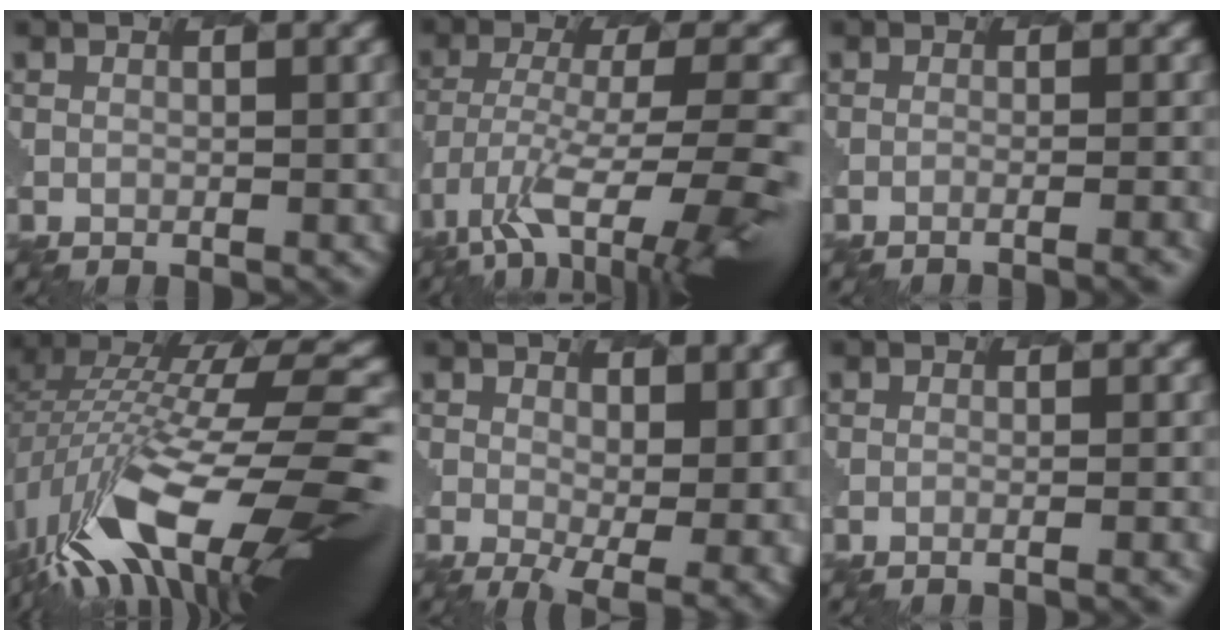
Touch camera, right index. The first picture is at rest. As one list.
[{"total": 9.1, "force": [-6.2, 2.4, 6.2], "torque": [-0.124, -0.004, -0.098]}, {"total": 3.3, "force": [-1.5, 1.2, 2.7], "torque": [-0.009, 0.012, -0.035]}, {"total": 13.3, "force": [-6.0, 4.2, 11.1], "torque": [-0.222, 0.022, -0.113]}, {"total": 5.8, "force": [0.1, 2.7, 5.2], "torque": [-0.080, -0.022, 0.012]}, {"total": 2.0, "force": [-0.7, 0.9, 1.7], "torque": [-0.002, 0.010, -0.028]}]